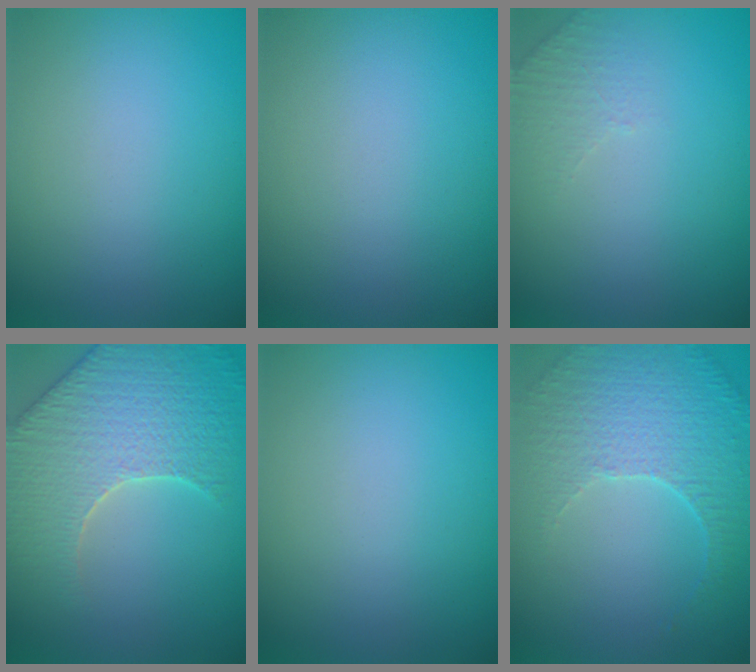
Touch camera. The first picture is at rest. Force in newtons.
{"total": 0.0}
{"total": 1.6, "press": 1.5, "slide": 0.4}
{"total": 6.5, "press": 5.6, "slide": 3.3}
{"total": 0.0}
{"total": 5.3, "press": 3.7, "slide": 3.8}